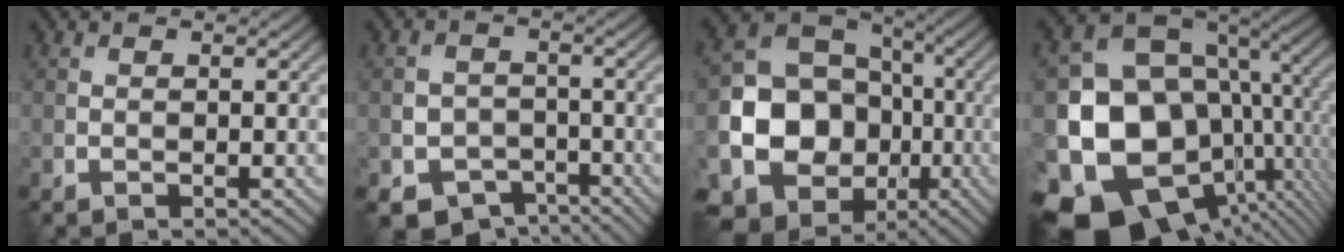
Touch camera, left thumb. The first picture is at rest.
{"total": 5.6, "force": [-3.3, 4.1, 1.9], "torque": [-0.040, -0.012, -0.054]}
{"total": 15.2, "force": [-4.0, 12.5, 7.7], "torque": [-0.170, -0.041, -0.065]}
{"total": 19.1, "force": [-5.2, 14.2, 11.7], "torque": [-0.247, -0.040, -0.066]}